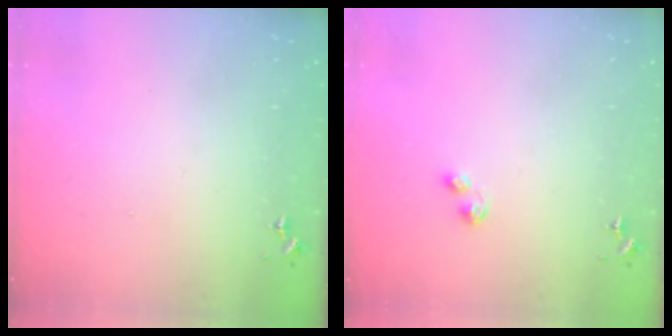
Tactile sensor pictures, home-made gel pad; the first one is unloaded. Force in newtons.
{"total": 4.3, "press": 4.3, "slide": 0.5}